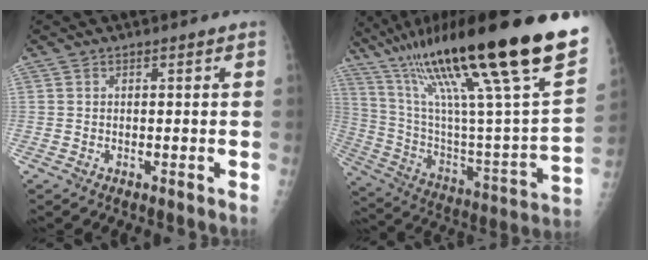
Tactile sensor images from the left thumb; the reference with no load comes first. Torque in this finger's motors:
{"motor_torque": [3.82, 1.21, 1.27, -1.50, 0.60]}